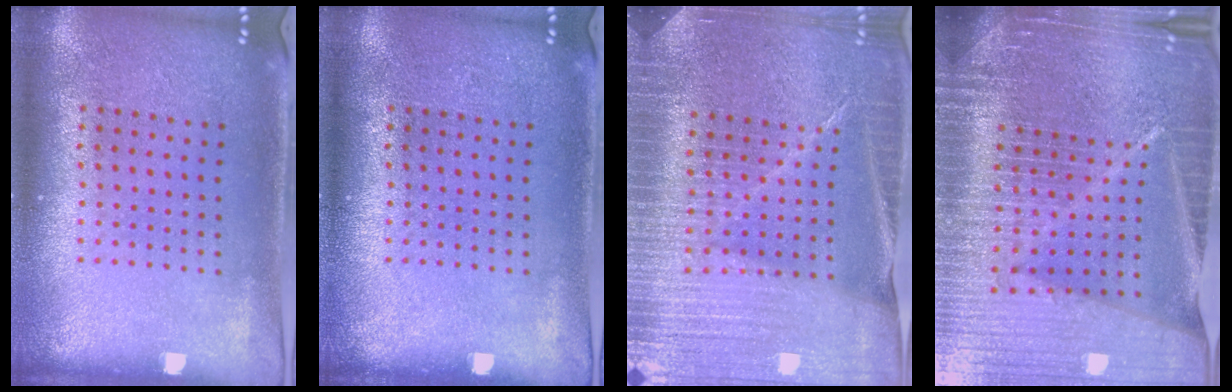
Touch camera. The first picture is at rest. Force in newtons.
{"total": 0.0}
{"total": 4.3, "press": 4.0, "slide": 1.5}
{"total": 7.2, "press": 6.2, "slide": 3.8}